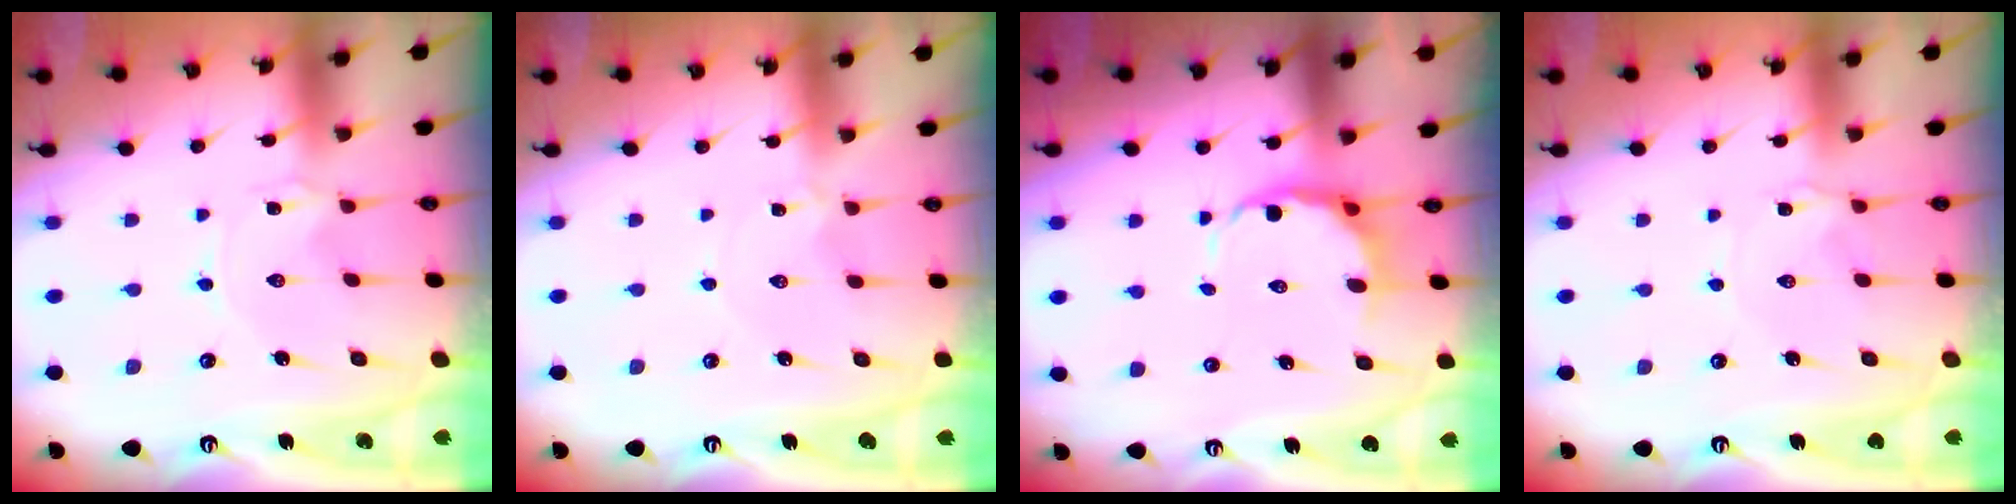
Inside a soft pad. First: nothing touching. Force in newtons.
{"total": 0.0}
{"total": 6.2, "press": 5.7, "slide": 2.5}
{"total": 2.7, "press": 2.7, "slide": 0.5}